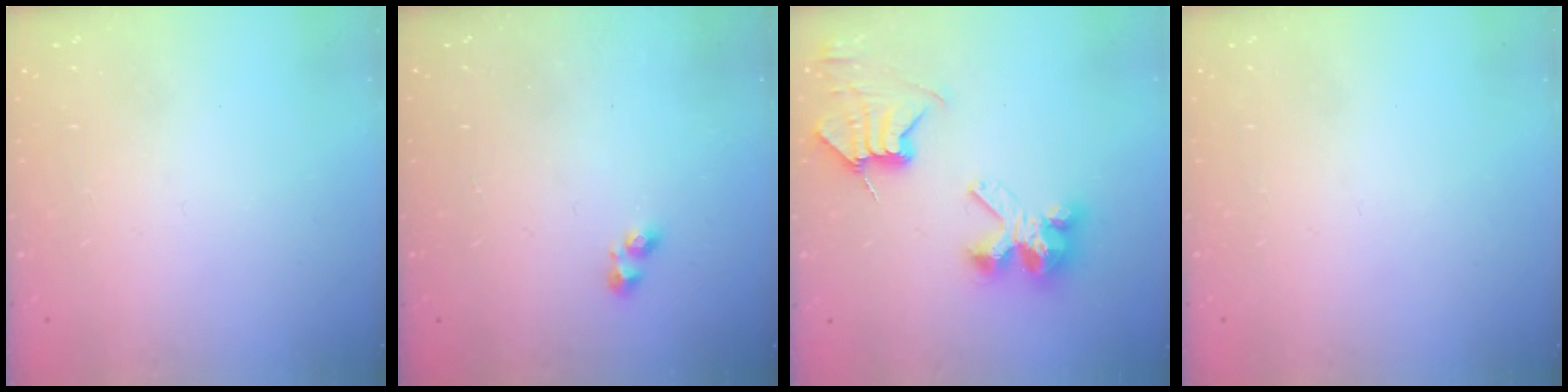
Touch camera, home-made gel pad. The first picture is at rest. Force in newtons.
{"total": 1.9, "press": 1.9, "slide": 0.3}
{"total": 8.6, "press": 8.5, "slide": 1.1}
{"total": 0.0}